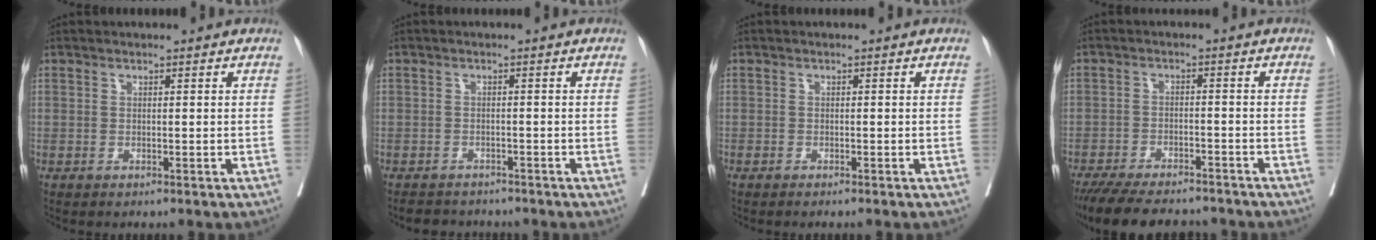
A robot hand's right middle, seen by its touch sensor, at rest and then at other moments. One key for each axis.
{"total": 3.9, "fx": -3.6, "fy": 1.5, "fz": 0.2, "tx": -0.001, "ty": -0.004, "tz": -0.053}
{"total": 1.1, "fx": -1.0, "fy": 0.1, "fz": 0.5, "tx": -0.009, "ty": -0.002, "tz": -0.015}
{"total": 13.7, "fx": -12.0, "fy": 3.5, "fz": 5.6, "tx": -0.107, "ty": -0.009, "tz": -0.173}